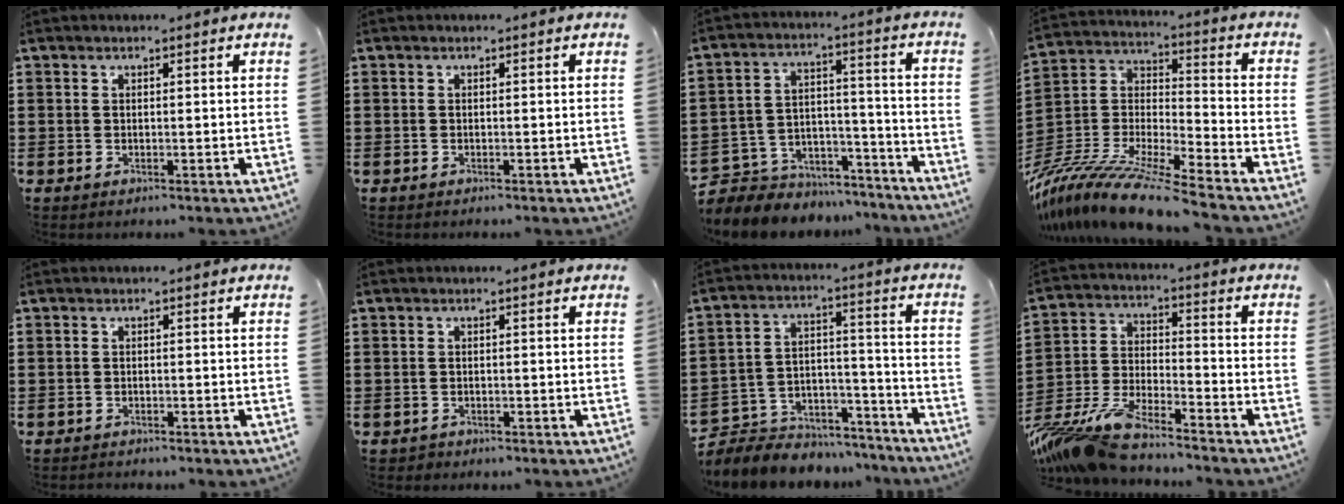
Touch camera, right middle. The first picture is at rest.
{"total": 0.0}
{"total": 5.6, "force": [-5.0, 2.7, -0.2], "torque": [-0.008, 0.010, -0.102]}
{"total": 12.0, "force": [-10.9, -0.1, 4.9], "torque": [-0.101, 0.008, -0.223]}
{"total": 0.7, "force": [-0.7, 0.2, -0.2], "torque": [0.002, 0.004, -0.017]}
{"total": 0.6, "force": [-0.5, 0.2, -0.1], "torque": [0.000, 0.003, -0.012]}
{"total": 6.0, "force": [-5.4, 2.6, -0.1], "torque": [-0.006, 0.014, -0.111]}
{"total": 10.2, "force": [-9.3, 0.9, 4.0], "torque": [-0.102, -0.004, -0.192]}